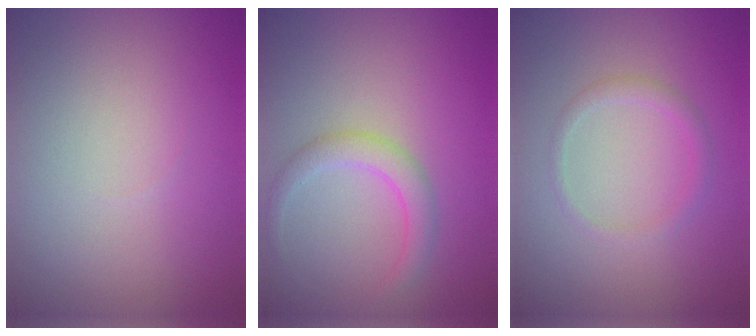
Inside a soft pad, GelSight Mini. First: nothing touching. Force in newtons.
{"total": 2.3, "press": 2.3, "slide": 0.0}
{"total": 1.4, "press": 1.4, "slide": 0.1}